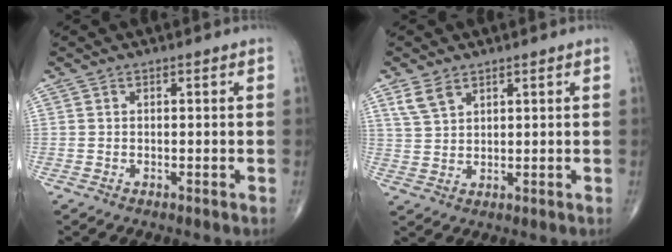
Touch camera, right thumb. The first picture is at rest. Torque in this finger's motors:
{"motor_torque": [-0.39, 0.40, 0.39, 0.32, 0.08]}